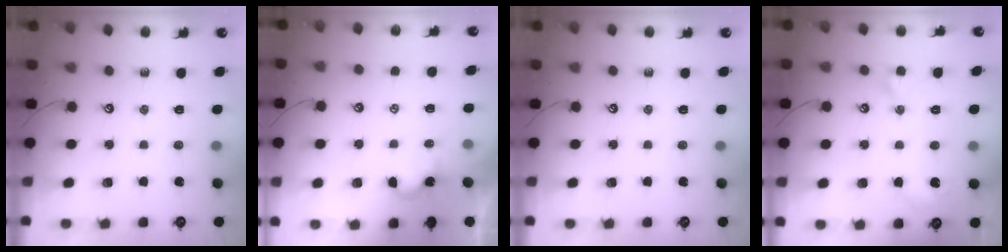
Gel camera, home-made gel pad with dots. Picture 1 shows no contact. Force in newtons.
{"total": 2.1, "press": 2.1, "slide": 0.4}
{"total": 0.0}
{"total": 2.1, "press": 2.1, "slide": 0.1}